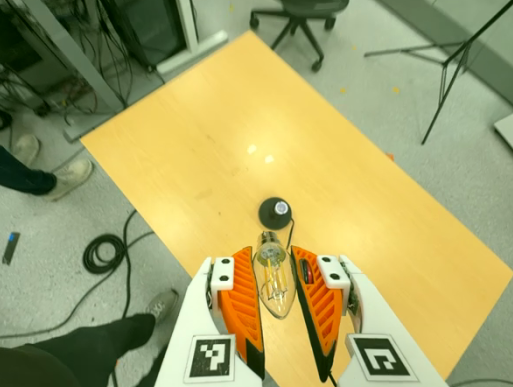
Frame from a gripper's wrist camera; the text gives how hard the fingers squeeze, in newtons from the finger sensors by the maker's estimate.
{"total": 9.5, "left": 9.1, "right": 9.9}